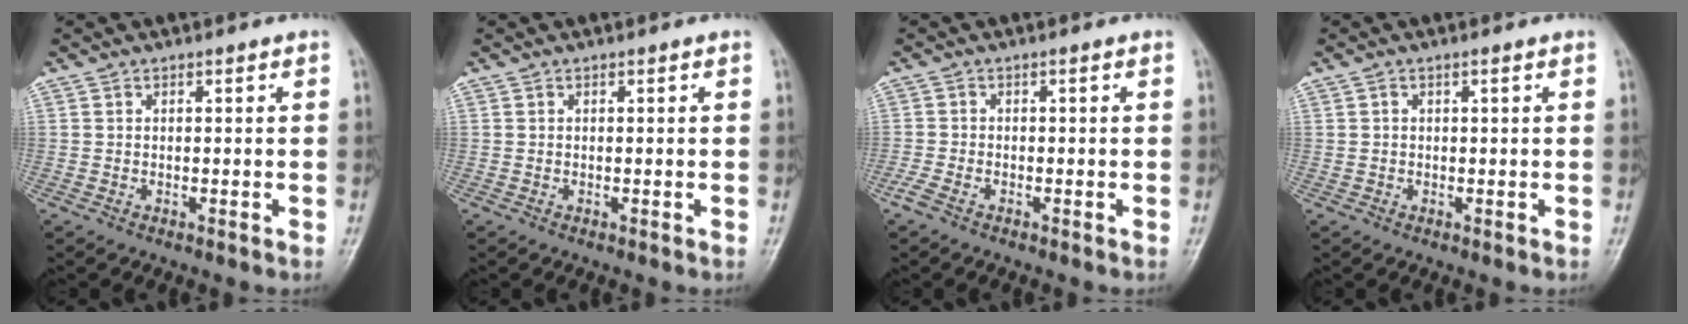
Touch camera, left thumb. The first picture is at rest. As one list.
[{"total": 0.0}, {"total": 2.5, "force": [-1.5, 1.0, 1.7], "torque": [-0.049, 0.005, -0.033]}, {"total": 1.2, "force": [0.3, 0.8, 0.9], "torque": [-0.014, 0.006, 0.009]}]